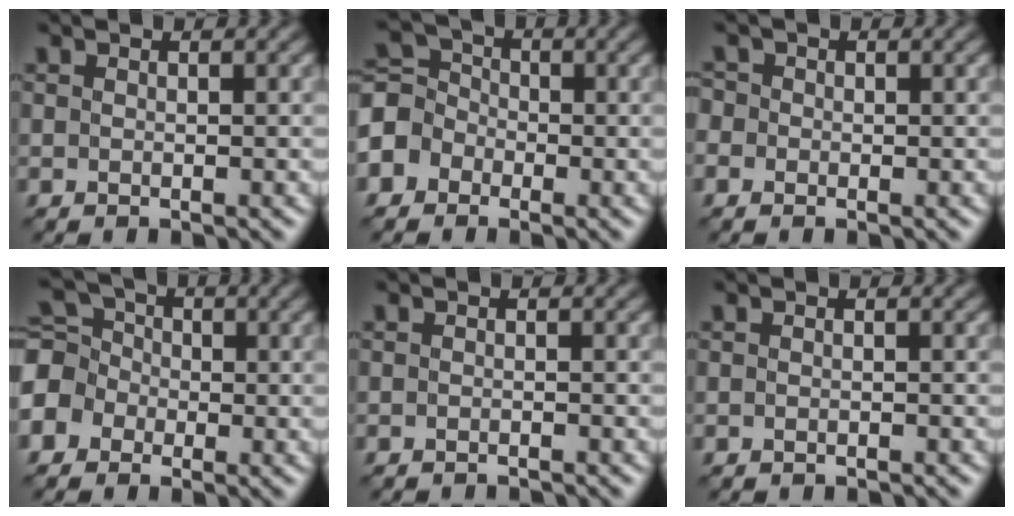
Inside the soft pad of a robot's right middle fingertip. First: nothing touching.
{"total": 4.6, "force": [-1.8, 3.8, 1.6], "torque": [-0.029, 0.012, -0.044]}
{"total": 1.6, "force": [0.1, 1.6, 0.5], "torque": [-0.004, 0.014, -0.010]}
{"total": 5.8, "force": [-1.5, 5.1, 2.4], "torque": [-0.057, 0.020, -0.050]}
{"total": 1.4, "force": [-1.4, -0.2, 0.0], "torque": [0.002, -0.006, -0.021]}
{"total": 0.7, "force": [-0.7, 0.0, -0.2], "torque": [0.003, -0.007, -0.011]}